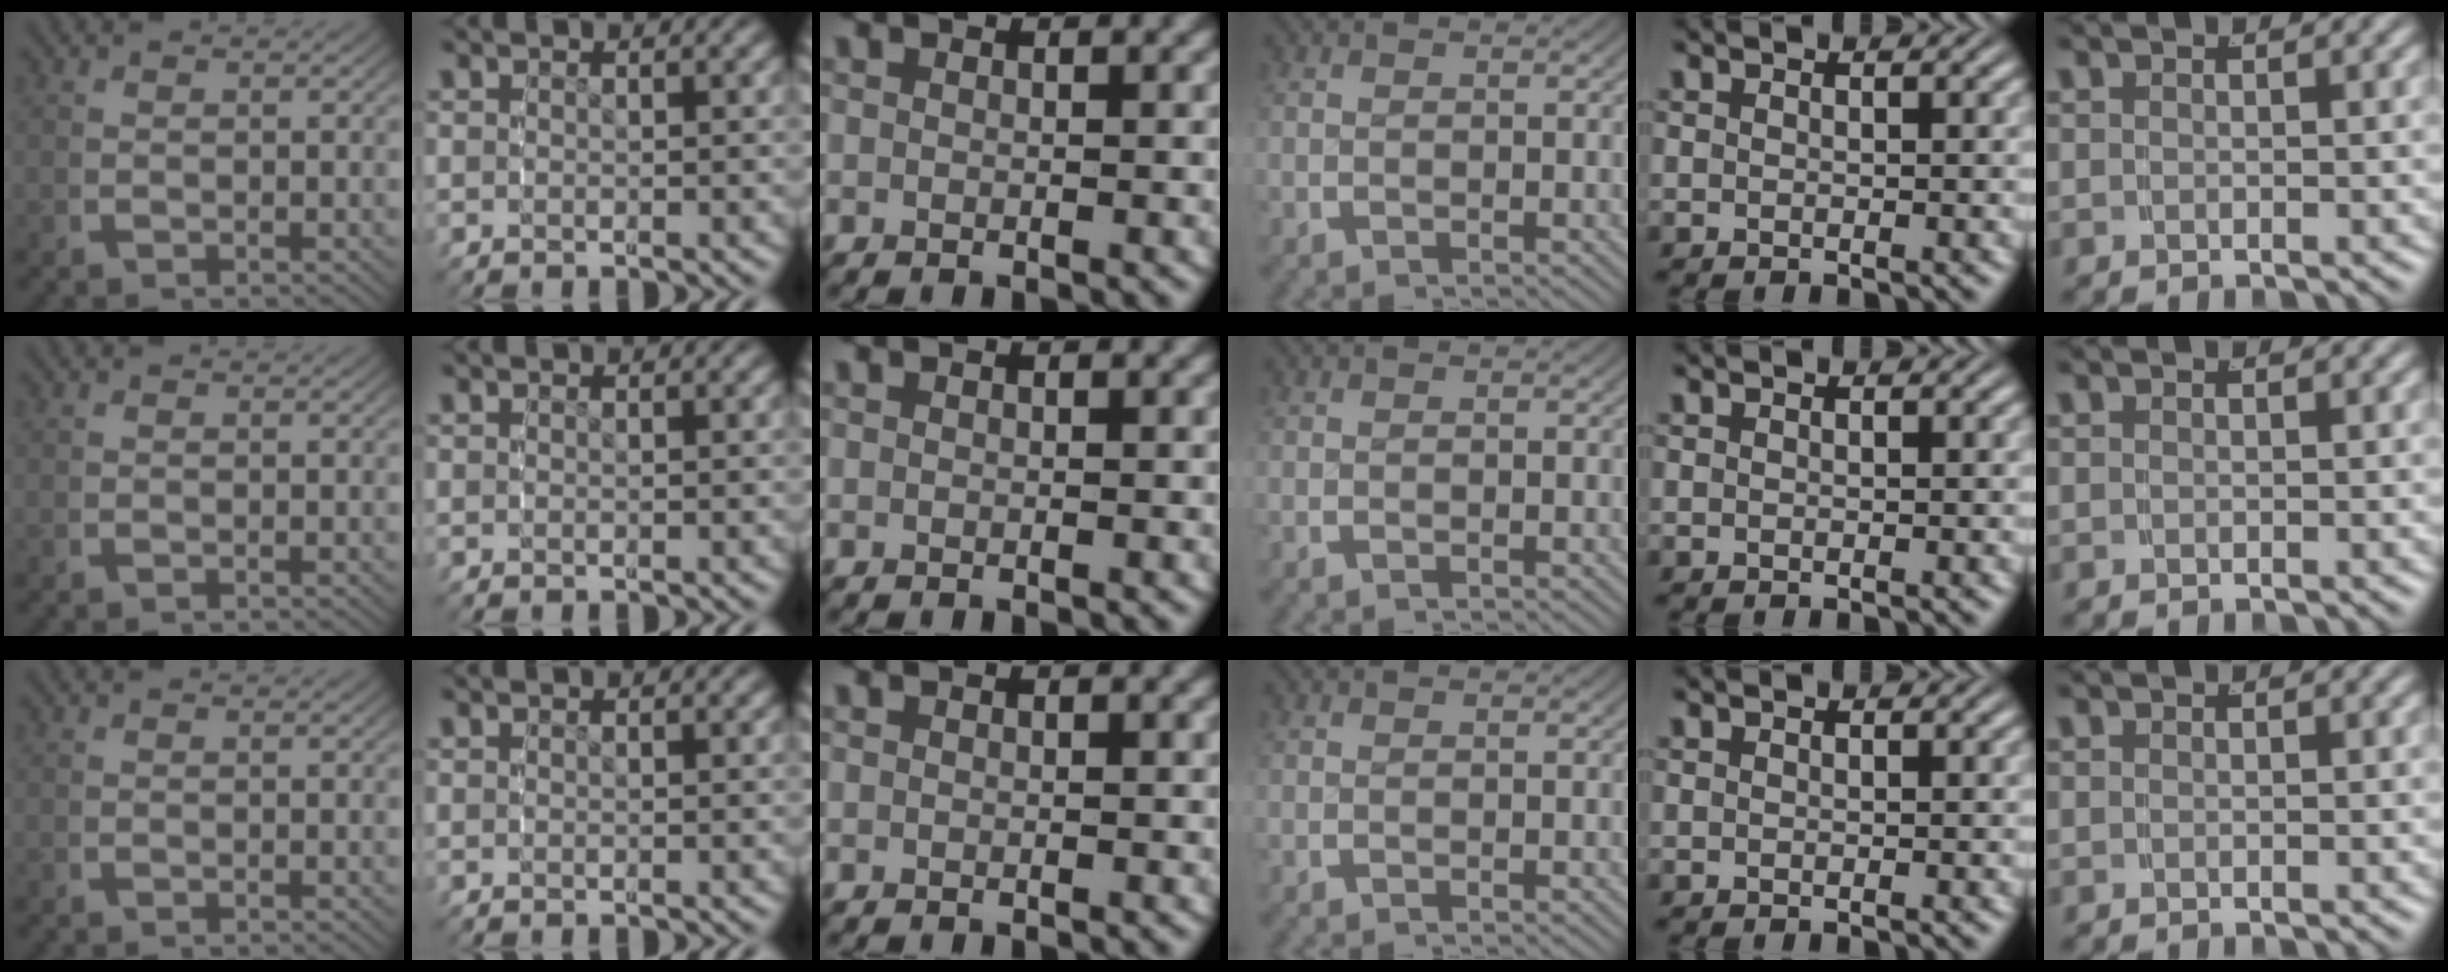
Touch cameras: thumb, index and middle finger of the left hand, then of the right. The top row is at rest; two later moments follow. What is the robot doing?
{"motion": "reach", "object": "shirt"}